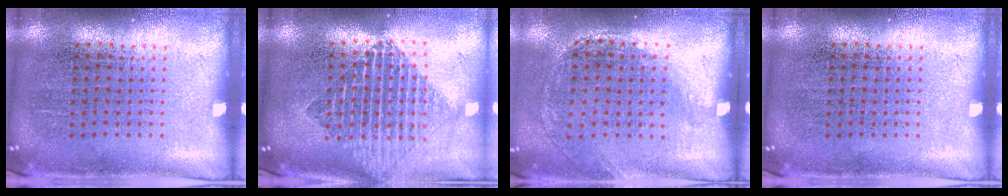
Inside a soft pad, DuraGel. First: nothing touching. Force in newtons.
{"total": 1.9, "press": 1.6, "slide": 1.1}
{"total": 1.3, "press": 0.9, "slide": 0.9}
{"total": 0.0}